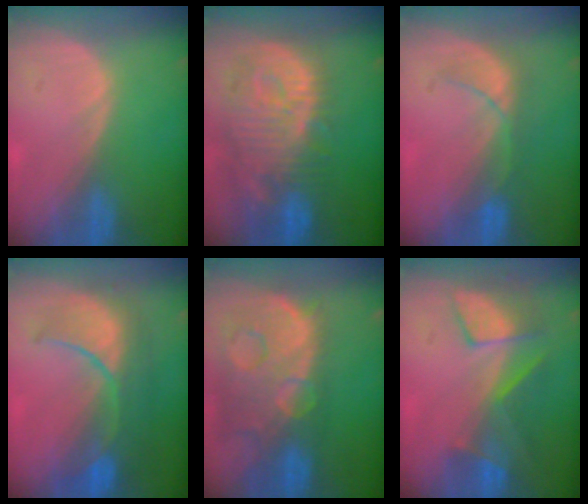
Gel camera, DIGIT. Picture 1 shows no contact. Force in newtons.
{"total": 13.3, "press": 11.5, "slide": 6.5}
{"total": 4.6, "press": 4.6, "slide": 0.8}
{"total": 10.5, "press": 9.2, "slide": 5.0}
{"total": 14.1, "press": 11.5, "slide": 8.2}
{"total": 8.1, "press": 7.2, "slide": 3.9}